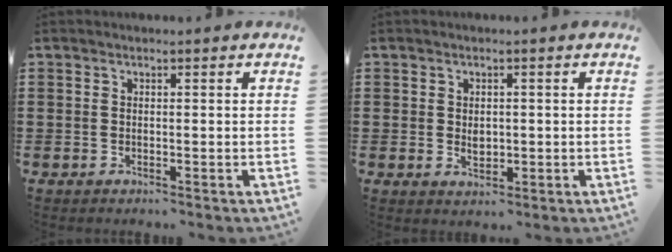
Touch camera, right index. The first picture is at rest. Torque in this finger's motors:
{"motor_torque": [1.04, 1.08, 0.00, 0.00]}